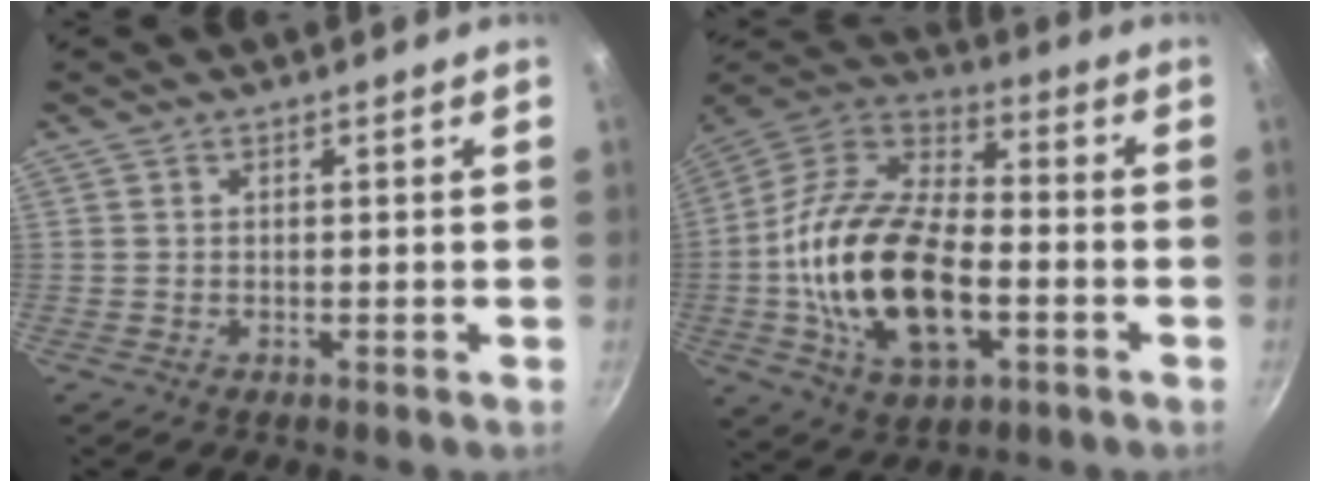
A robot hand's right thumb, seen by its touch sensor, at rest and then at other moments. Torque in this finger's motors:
{"motor_torque": [-0.12, 1.94, 2.03, -0.73, 0.26]}